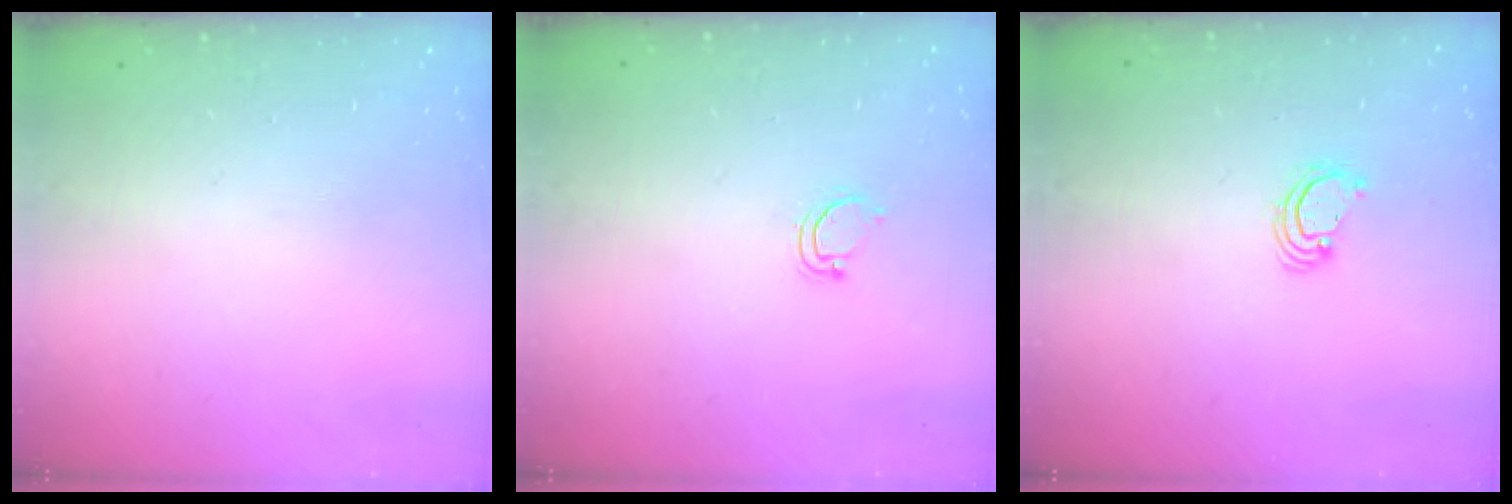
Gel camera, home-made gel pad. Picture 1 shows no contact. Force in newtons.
{"total": 3.1, "press": 3.1, "slide": 0.2}
{"total": 2.2, "press": 2.2, "slide": 0.1}